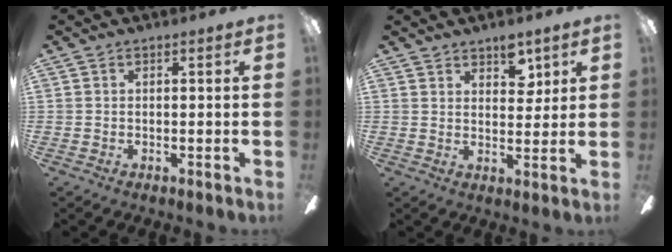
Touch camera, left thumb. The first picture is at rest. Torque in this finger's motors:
{"motor_torque": [0.45, 0.30, 0.14, -0.27, 0.00]}